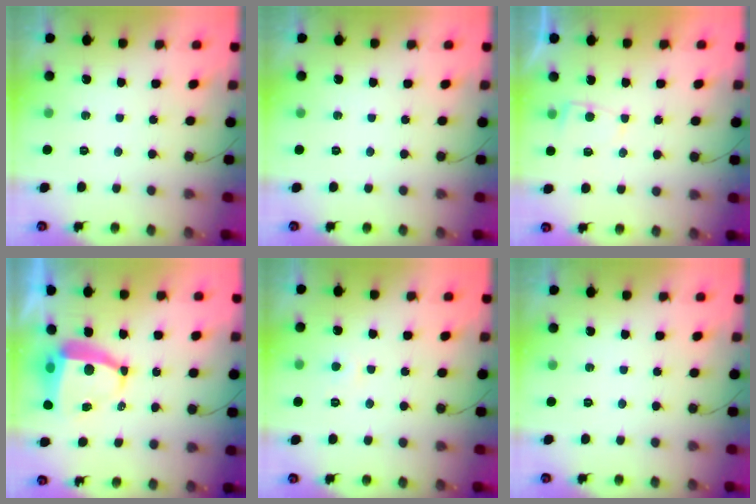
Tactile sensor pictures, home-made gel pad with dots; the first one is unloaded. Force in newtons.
{"total": 0.0}
{"total": 2.7, "press": 2.7, "slide": 0.4}
{"total": 8.6, "press": 8.5, "slide": 1.1}
{"total": 3.5, "press": 3.5, "slide": 0.4}
{"total": 0.0}